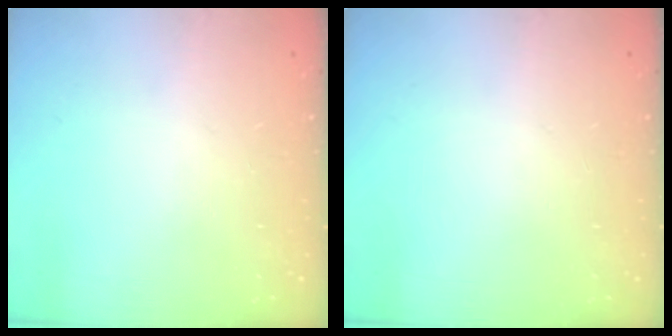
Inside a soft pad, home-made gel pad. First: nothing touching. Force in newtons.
{"total": 0.0}